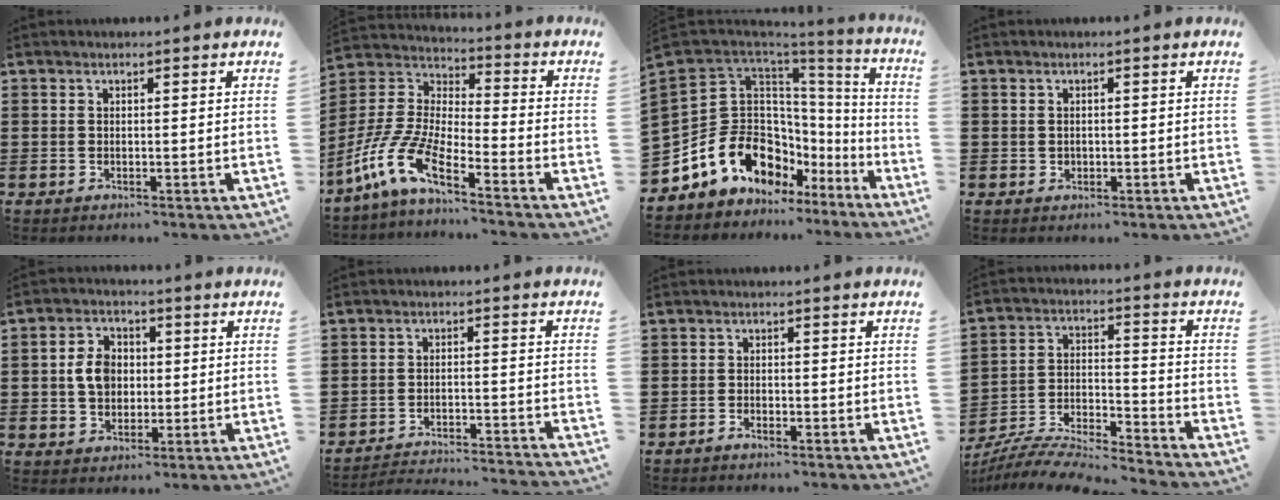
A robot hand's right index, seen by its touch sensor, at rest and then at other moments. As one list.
[{"total": 9.2, "force": [-7.1, 1.9, 5.6], "torque": [-0.161, -0.019, -0.153]}, {"total": 13.7, "force": [-4.2, 10.9, 7.1], "torque": [-0.166, -0.019, -0.076]}, {"total": 0.8, "force": [0.1, 0.7, 0.3], "torque": [-0.009, 0.004, 0.001]}, {"total": 5.9, "force": [0.1, 4.7, 3.7], "torque": [-0.097, 0.011, -0.004]}, {"total": 3.4, "force": [-3.3, 0.0, 0.7], "torque": [-0.018, 0.000, -0.072]}, {"total": 1.2, "force": [-1.1, 0.4, 0.1], "torque": [-0.005, 0.002, -0.023]}, {"total": 7.5, "force": [-7.2, 0.8, 2.1], "torque": [-0.050, -0.004, -0.146]}]